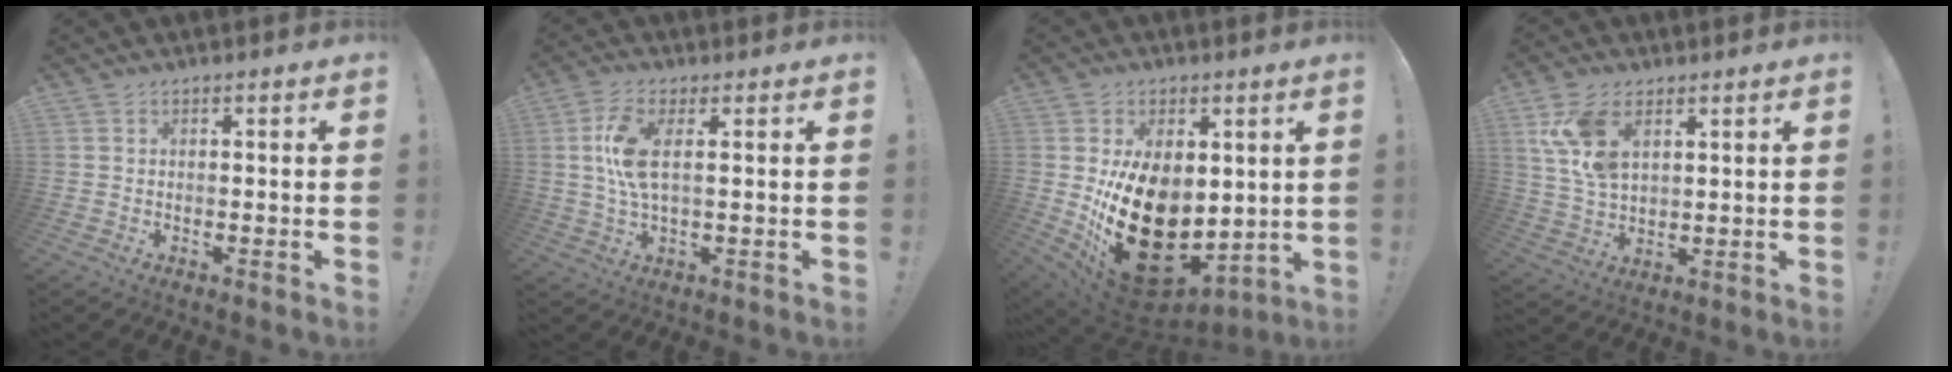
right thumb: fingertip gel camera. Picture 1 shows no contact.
{"total": 9.3, "force": [1.7, 3.2, 8.6], "torque": [-0.169, -0.017, 0.026]}
{"total": 24.8, "force": [-2.1, 17.2, 17.7], "torque": [-0.310, -0.009, -0.006]}
{"total": 11.3, "force": [5.3, 6.5, 7.6], "torque": [-0.146, -0.012, 0.100]}